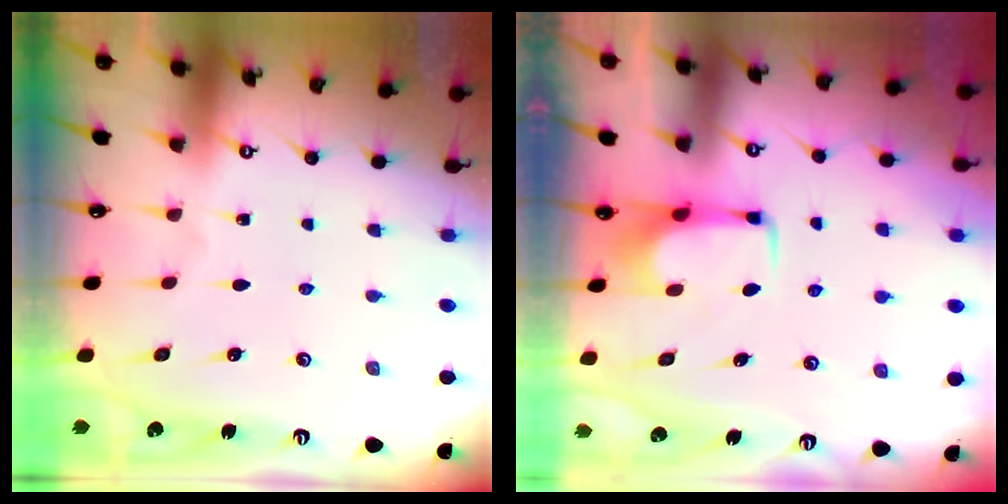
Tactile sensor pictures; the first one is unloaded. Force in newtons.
{"total": 1.7, "press": 1.6, "slide": 0.4}